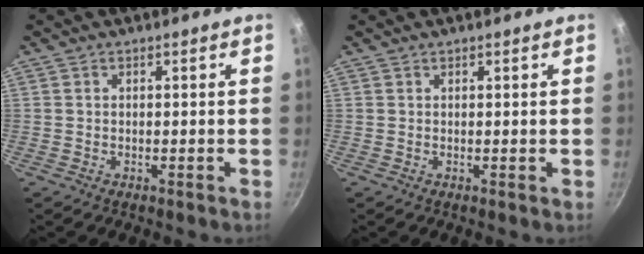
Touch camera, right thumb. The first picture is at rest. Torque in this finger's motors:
{"motor_torque": [-0.05, -0.10, 0.34, -0.14, 0.02]}